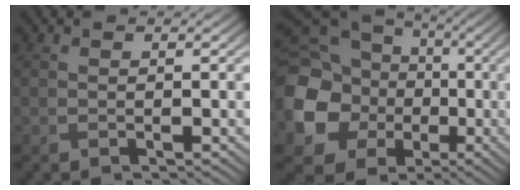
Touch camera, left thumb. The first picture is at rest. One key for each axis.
{"total": 17.1, "fx": -2.6, "fy": 15.0, "fz": 7.7, "tx": -0.240, "ty": -0.050, "tz": -0.056}